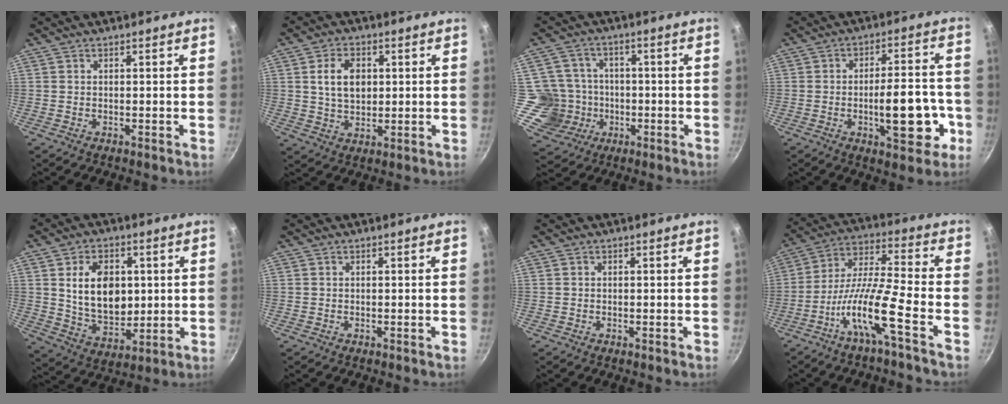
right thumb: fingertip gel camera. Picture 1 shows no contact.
{"total": 7.8, "force": [1.6, 5.3, 5.4], "torque": [-0.079, -0.004, 0.030]}
{"total": 9.9, "force": [-2.1, 9.4, 2.2], "torque": [-0.010, 0.030, -0.037]}
{"total": 13.4, "force": [-3.9, 5.6, 11.6], "torque": [-0.129, 0.027, -0.052]}
{"total": 13.6, "force": [2.5, 9.4, 9.5], "torque": [-0.130, -0.019, 0.053]}
{"total": 0.0}
{"total": 0.0}
{"total": 12.3, "force": [-6.3, 0.6, 10.5], "torque": [-0.202, 0.044, -0.128]}